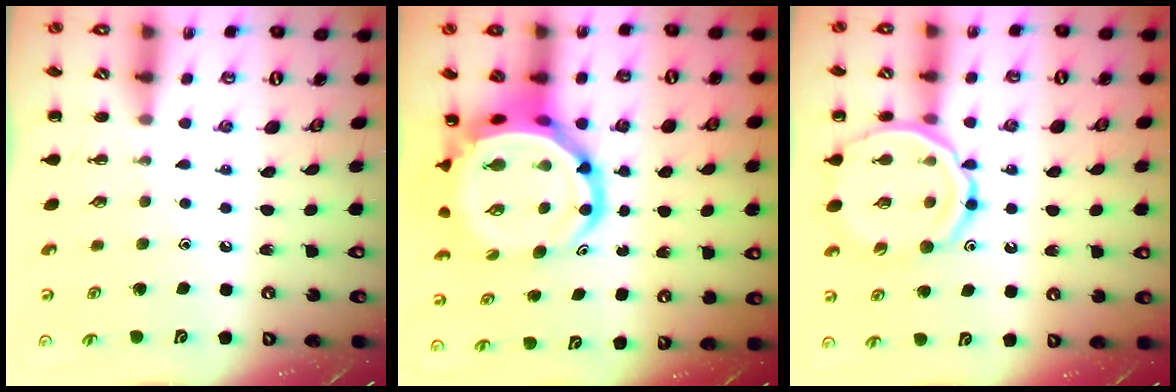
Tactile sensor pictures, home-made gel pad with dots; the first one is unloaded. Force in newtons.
{"total": 10.2, "press": 9.8, "slide": 2.8}
{"total": 15.1, "press": 14.8, "slide": 2.7}